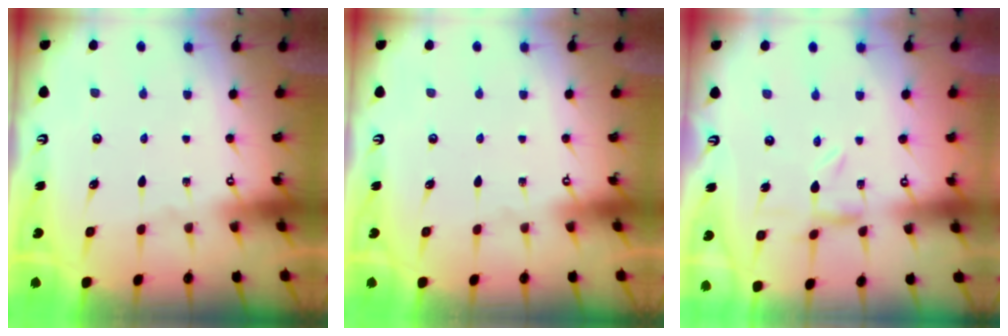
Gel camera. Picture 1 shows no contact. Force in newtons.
{"total": 0.0}
{"total": 1.5, "press": 1.5, "slide": 0.2}